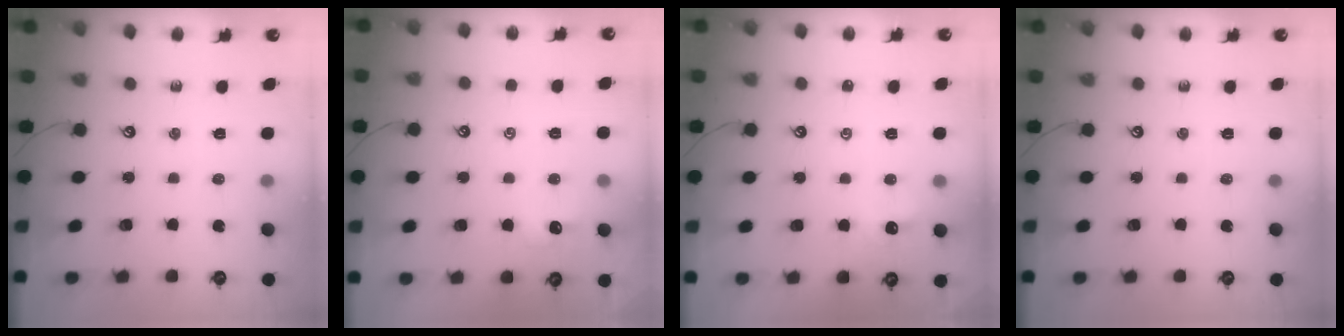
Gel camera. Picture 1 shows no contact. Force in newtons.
{"total": 1.0, "press": 0.9, "slide": 0.5}
{"total": 0.0}
{"total": 0.0}